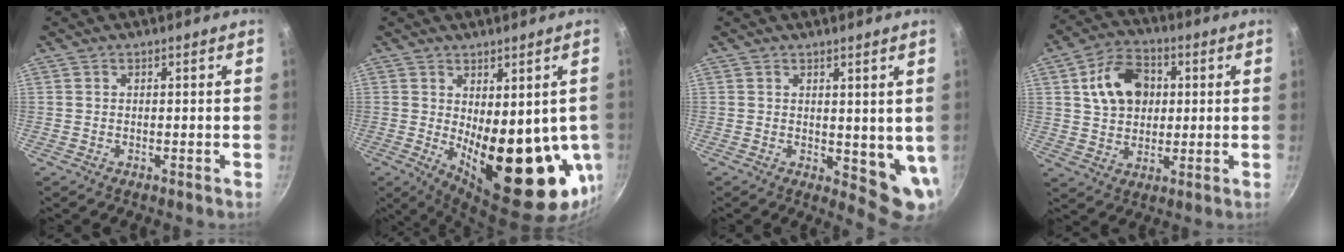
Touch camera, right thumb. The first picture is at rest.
{"total": 19.6, "force": [-1.9, 8.5, 17.6], "torque": [-0.208, -0.037, -0.004]}
{"total": 6.9, "force": [1.4, 3.5, 5.8], "torque": [-0.063, -0.022, 0.025]}
{"total": 12.2, "force": [2.8, 9.0, 7.7], "torque": [-0.104, 0.008, 0.042]}